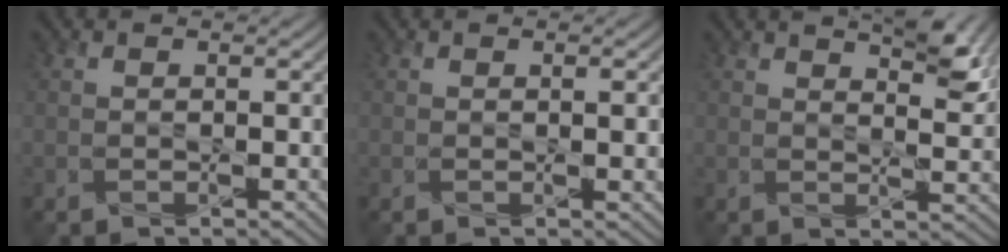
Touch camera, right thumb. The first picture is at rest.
{"total": 1.0, "force": [0.1, 0.1, 1.0], "torque": [-0.015, 0.000, 0.002]}
{"total": 5.4, "force": [3.6, 1.6, 3.7], "torque": [-0.060, -0.001, 0.063]}